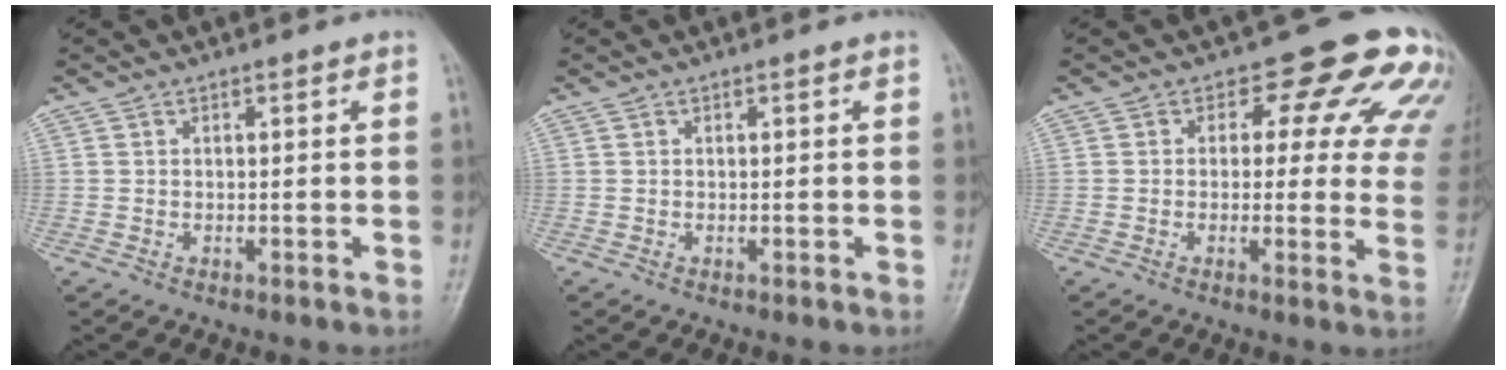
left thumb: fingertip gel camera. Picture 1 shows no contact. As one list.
[{"total": 0.0}, {"total": 13.6, "force": [7.0, 7.5, 8.9], "torque": [-0.041, -0.023, 0.056]}]